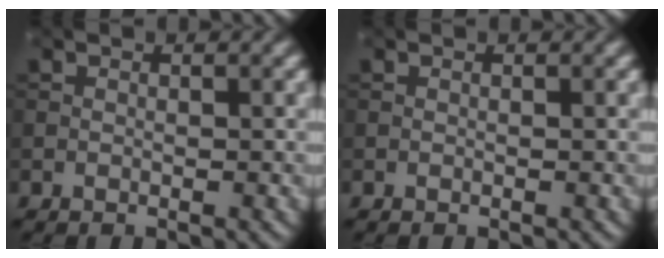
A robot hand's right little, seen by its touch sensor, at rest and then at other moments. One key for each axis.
{"total": 0.0}